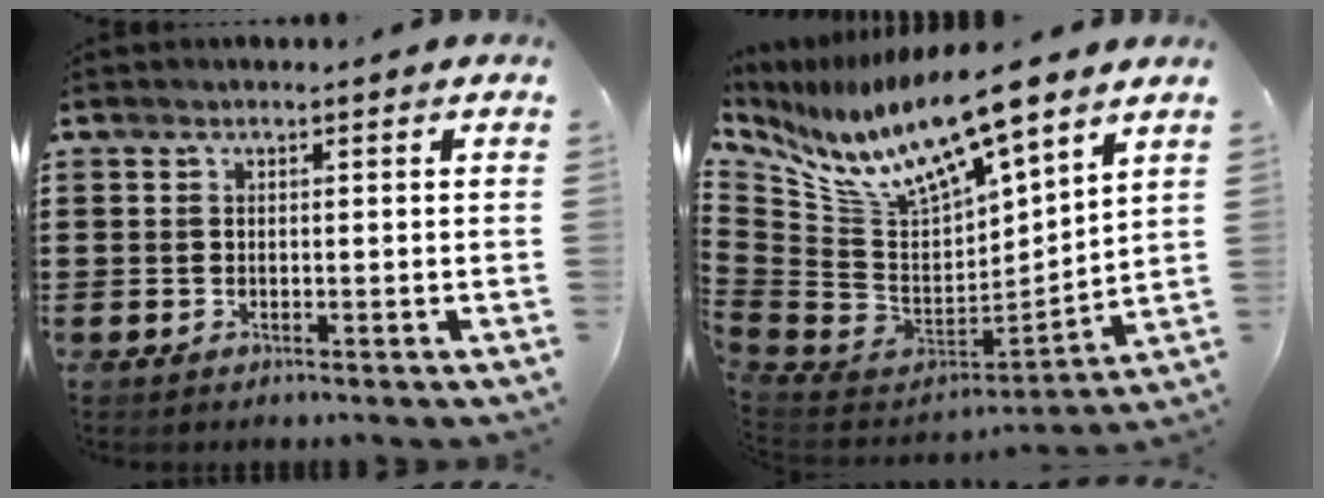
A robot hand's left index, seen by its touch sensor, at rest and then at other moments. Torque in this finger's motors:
{"motor_torque": [1.96, -0.18, 1.05, 0.21]}